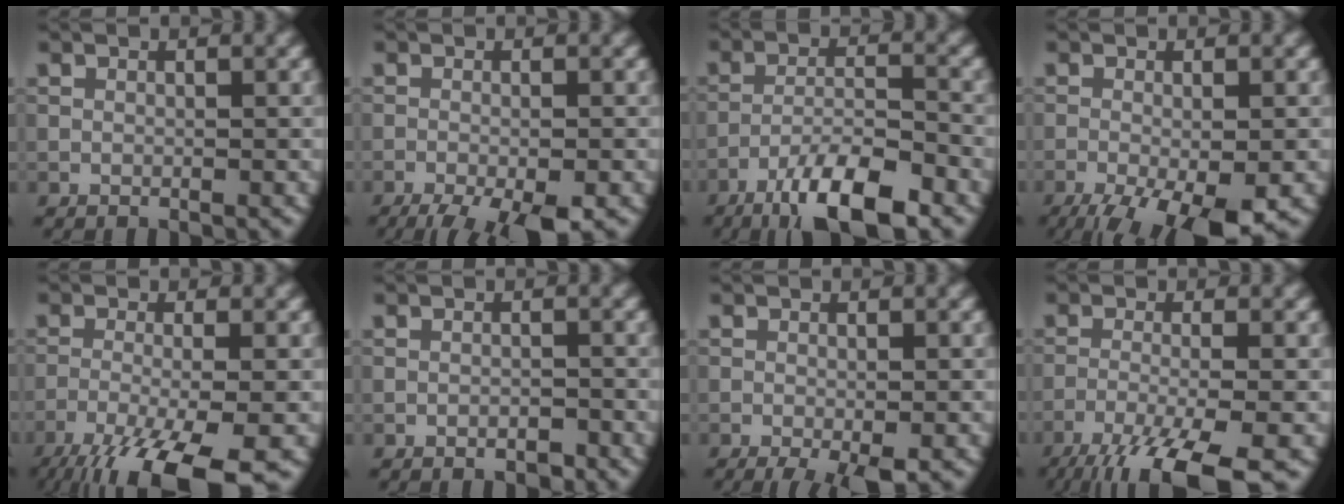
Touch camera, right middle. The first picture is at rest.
{"total": 7.0, "force": [-4.7, 1.7, 4.8], "torque": [-0.078, -0.030, -0.072]}
{"total": 8.7, "force": [-6.1, 2.0, 5.9], "torque": [-0.100, -0.001, -0.110]}
{"total": 8.6, "force": [-4.8, 2.5, 6.6], "torque": [-0.120, -0.024, -0.077]}
{"total": 10.5, "force": [-6.7, 2.5, 7.7], "torque": [-0.131, -0.022, -0.112]}
{"total": 1.1, "force": [-0.8, 0.4, 0.7], "torque": [-0.008, 0.000, -0.013]}
{"total": 3.3, "force": [-1.9, 0.7, 2.6], "torque": [-0.042, -0.003, -0.028]}
{"total": 9.4, "force": [-6.3, 2.0, 6.7], "torque": [-0.109, -0.018, -0.115]}